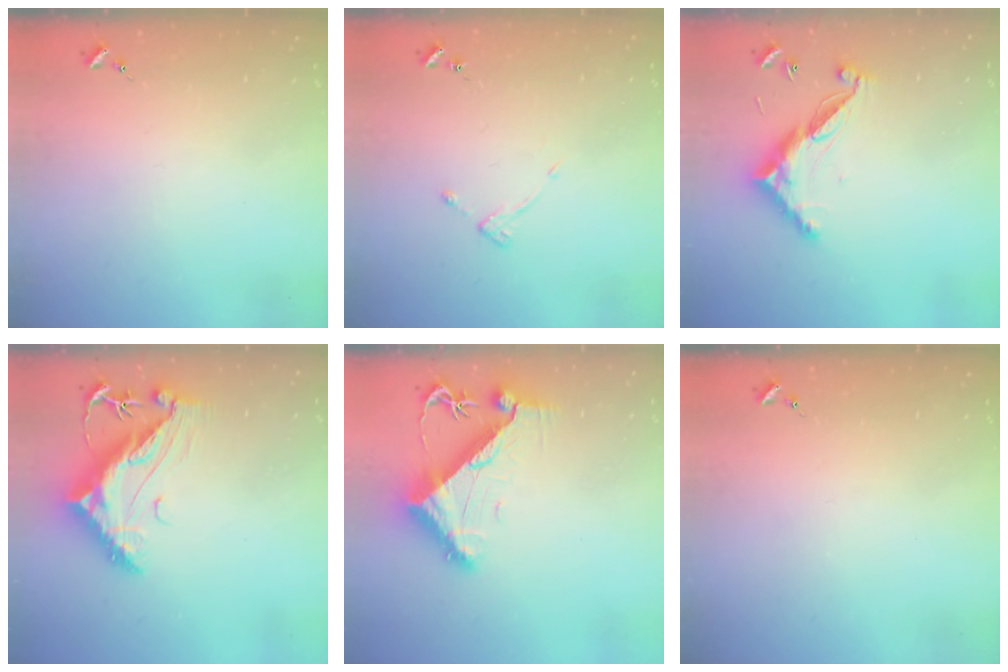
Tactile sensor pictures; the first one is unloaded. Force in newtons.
{"total": 4.8, "press": 4.7, "slide": 0.5}
{"total": 12.2, "press": 12.1, "slide": 0.3}
{"total": 13.0, "press": 12.9, "slide": 1.6}
{"total": 10.3, "press": 10.2, "slide": 1.5}
{"total": 0.0}